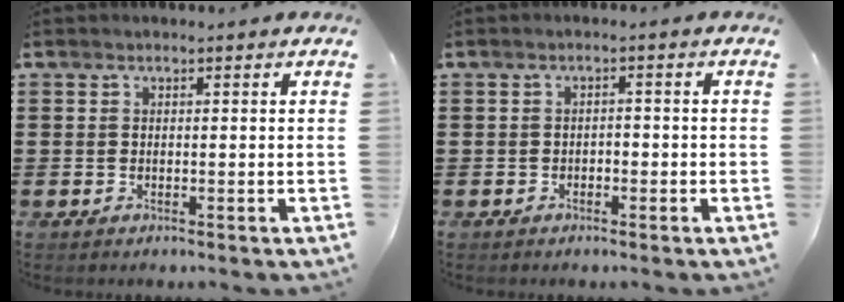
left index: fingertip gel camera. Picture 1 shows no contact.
{"total": 1.2, "force": [-1.0, 0.5, 0.4], "torque": [-0.012, 0.002, -0.023]}